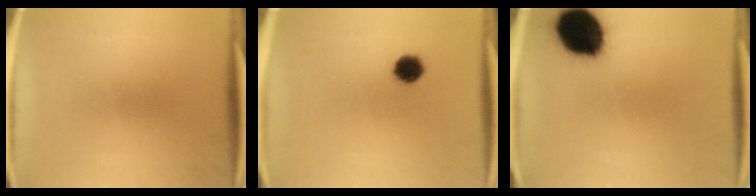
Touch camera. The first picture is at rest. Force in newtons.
{"total": 5.1}
{"total": 18.2}